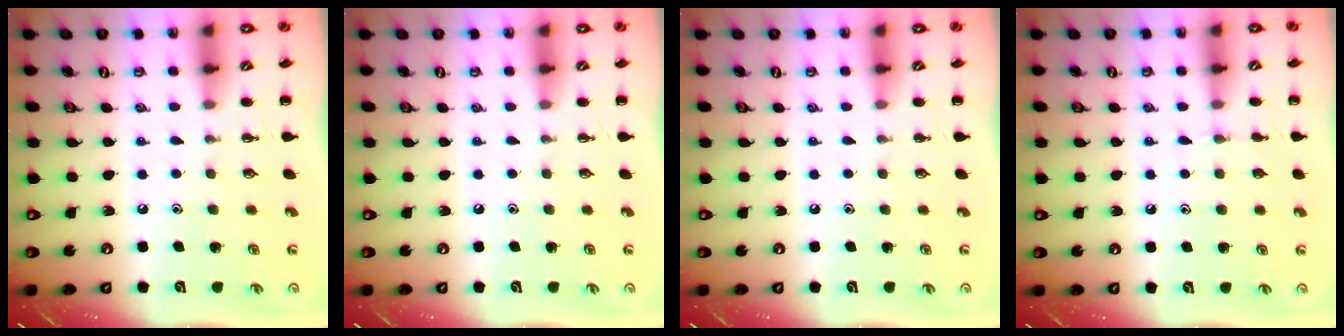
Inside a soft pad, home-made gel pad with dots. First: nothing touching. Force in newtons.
{"total": 0.0}
{"total": 0.0}
{"total": 3.7, "press": 3.5, "slide": 1.1}